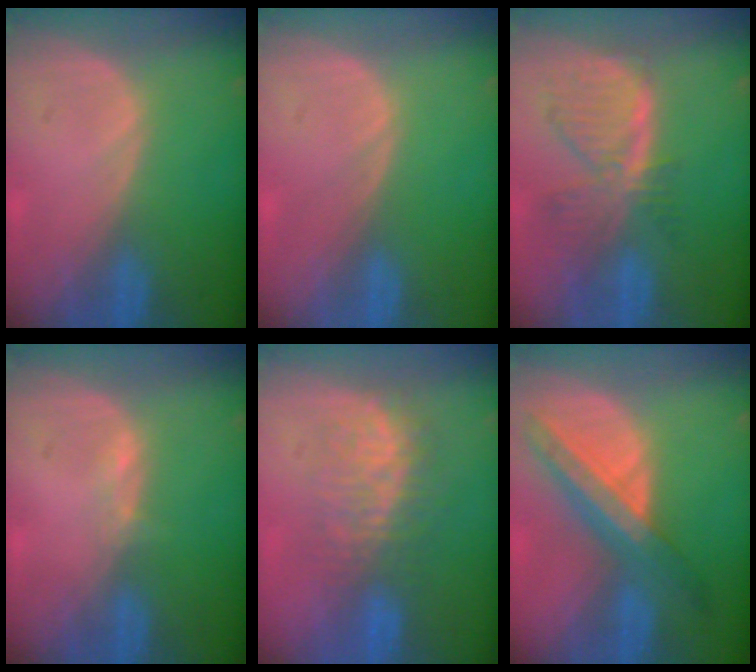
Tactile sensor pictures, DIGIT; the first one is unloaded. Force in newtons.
{"total": 0.0}
{"total": 8.2, "press": 7.1, "slide": 4.0}
{"total": 1.0, "press": 0.8, "slide": 0.5}
{"total": 7.6, "press": 7.3, "slide": 2.1}
{"total": 8.4, "press": 7.4, "slide": 4.0}